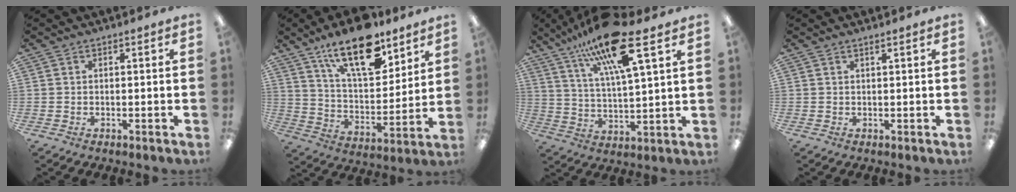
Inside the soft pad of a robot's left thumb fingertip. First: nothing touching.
{"total": 19.4, "force": [13.2, 8.3, 11.6], "torque": [-0.187, -0.070, 0.224]}
{"total": 19.0, "force": [12.7, 4.3, 13.5], "torque": [-0.243, -0.050, 0.207]}
{"total": 0.7, "force": [0.6, 0.0, 0.3], "torque": [-0.006, 0.000, 0.012]}